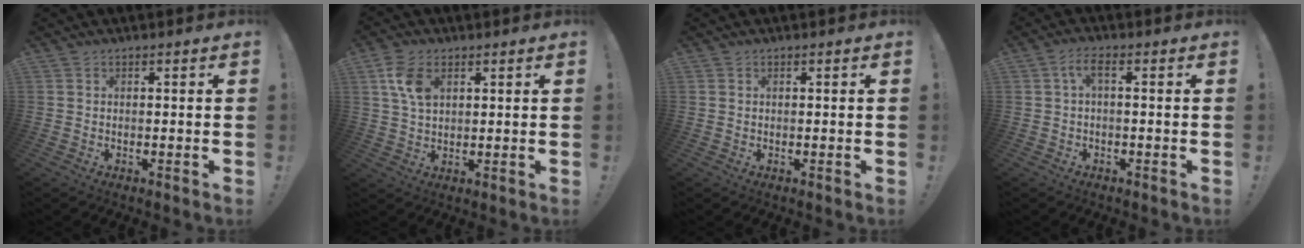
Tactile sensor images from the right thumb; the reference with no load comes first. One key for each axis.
{"total": 8.2, "fx": 3.2, "fy": 5.0, "fz": 5.6, "tx": -0.103, "ty": -0.003, "tz": 0.062}
{"total": 0.0}
{"total": 3.9, "fx": 0.2, "fy": 1.0, "fz": 3.7, "tx": -0.079, "ty": -0.001, "tz": 0.001}